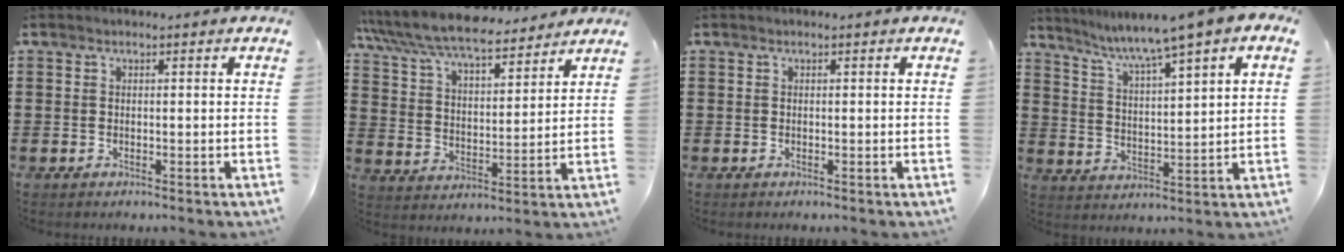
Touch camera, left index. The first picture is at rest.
{"total": 8.3, "force": [7.7, 1.1, 3.0], "torque": [-0.090, -0.044, 0.134]}
{"total": 0.0}
{"total": 5.4, "force": [4.5, -0.8, 2.9], "torque": [-0.077, -0.035, 0.067]}